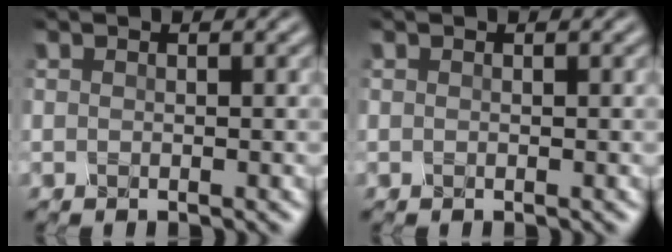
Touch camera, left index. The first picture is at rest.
{"total": 0.0}